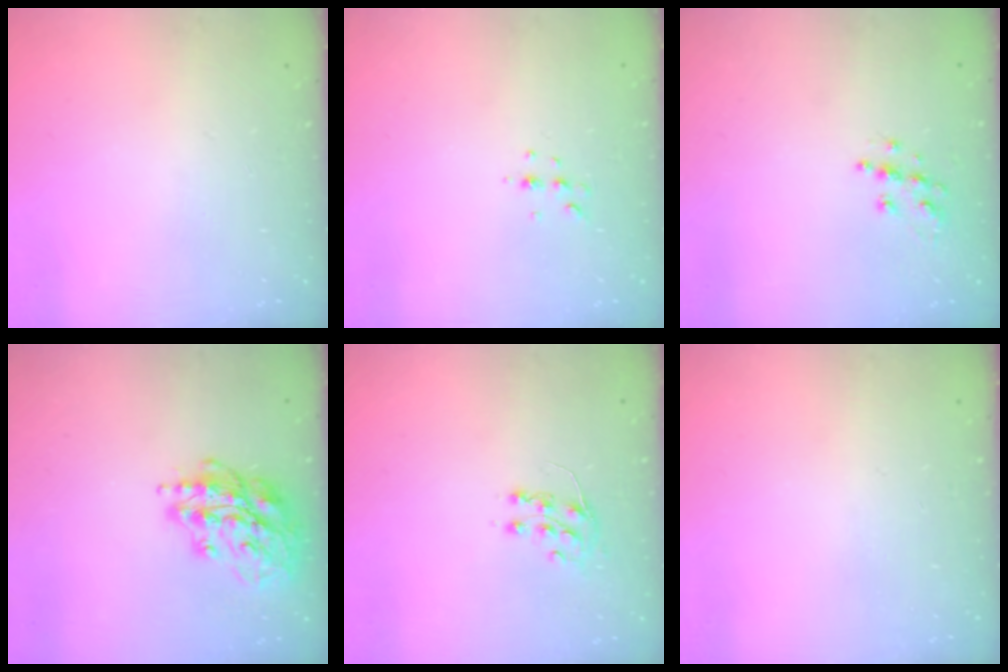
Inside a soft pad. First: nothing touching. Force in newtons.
{"total": 4.4, "press": 4.0, "slide": 1.8}
{"total": 7.7, "press": 7.7, "slide": 0.3}
{"total": 16.4, "press": 16.4, "slide": 0.6}
{"total": 7.3, "press": 7.3, "slide": 0.5}
{"total": 0.0}